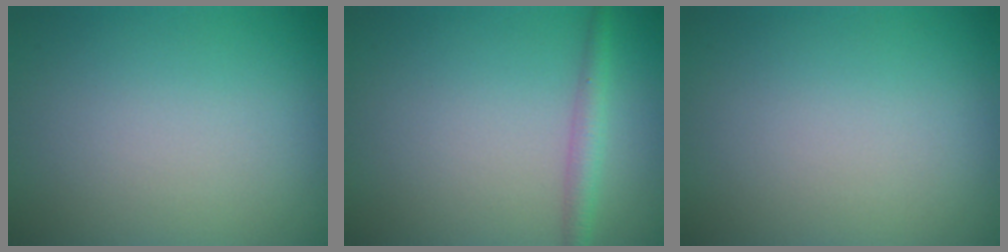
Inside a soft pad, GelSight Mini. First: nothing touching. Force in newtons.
{"total": 2.0, "press": 2.0, "slide": 0.0}
{"total": 0.0}